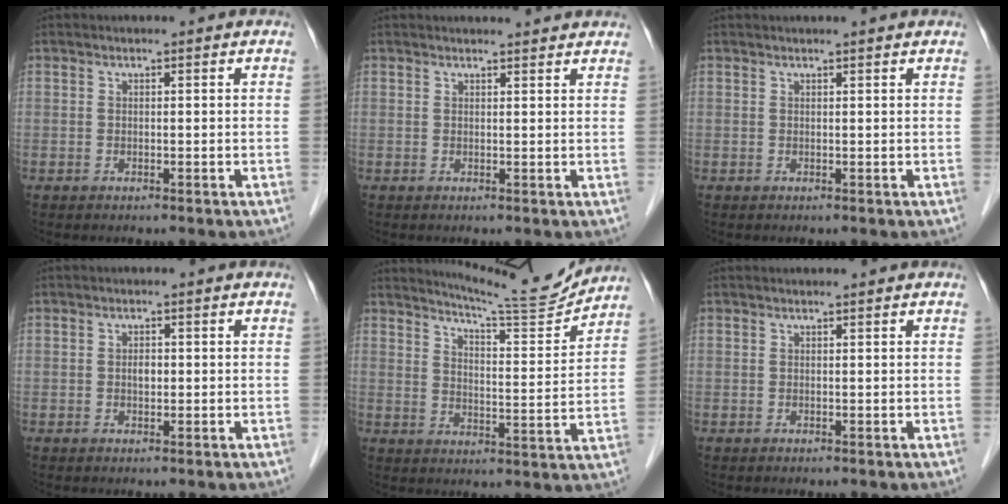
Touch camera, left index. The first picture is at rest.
{"total": 4.5, "force": [4.4, 0.4, 1.0], "torque": [-0.016, 0.014, 0.045]}
{"total": 2.7, "force": [2.5, -0.1, 1.0], "torque": [-0.013, 0.018, 0.031]}
{"total": 1.4, "force": [-0.1, 0.8, 1.1], "torque": [-0.019, 0.002, -0.001]}
{"total": 11.5, "force": [11.3, -0.9, 2.2], "torque": [-0.040, -0.030, 0.160]}
{"total": 0.6, "force": [0.5, -0.1, 0.2], "torque": [-0.004, 0.003, 0.011]}